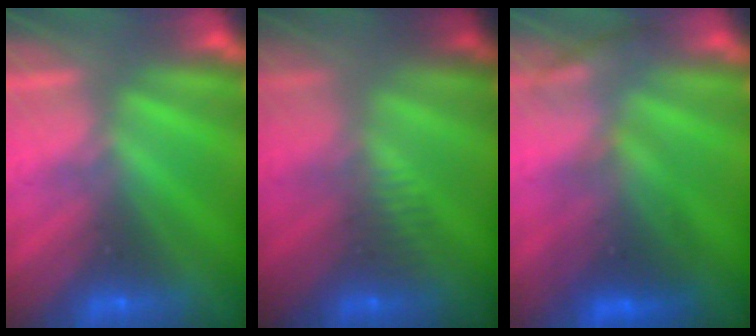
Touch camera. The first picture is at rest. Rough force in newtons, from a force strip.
{"total": 2.7}
{"total": 2.6}